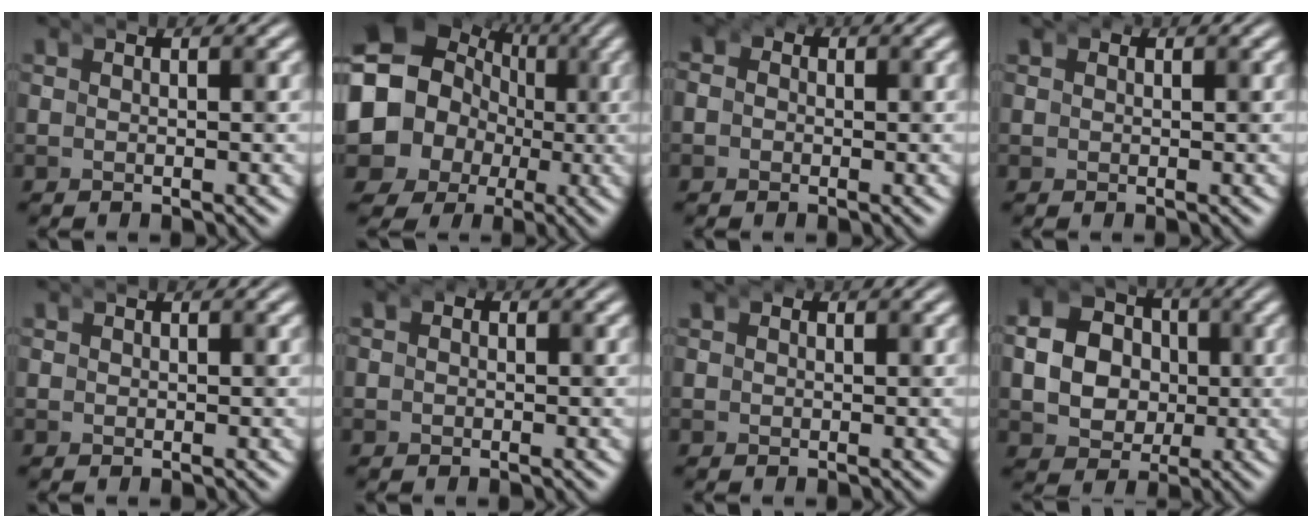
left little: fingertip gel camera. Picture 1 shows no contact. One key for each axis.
{"total": 18.1, "fx": 0.0, "fy": 15.9, "fz": 8.7, "tx": -0.214, "ty": -0.053, "tz": -0.007}
{"total": 3.0, "fx": -0.3, "fy": 2.9, "fz": 0.8, "tx": -0.038, "ty": -0.001, "tz": -0.021}
{"total": 0.6, "fx": 0.6, "fy": 0.1, "fz": 0.2, "tx": -0.007, "ty": 0.003, "tz": 0.009}
{"total": 0.5, "fx": 0.1, "fy": 0.5, "fz": 0.2, "tx": -0.012, "ty": -0.005, "tz": 0.005}
{"total": 1.4, "fx": 0.0, "fy": 1.3, "fz": 0.6, "tx": -0.026, "ty": -0.006, "tz": -0.003}
{"total": 0.7, "fx": 0.5, "fy": 0.4, "fz": 0.3, "tx": -0.011, "ty": 0.002, "tz": 0.008}
{"total": 10.0, "fx": 0.5, "fy": 9.1, "fz": 4.3, "tx": -0.101, "ty": -0.009, "tz": -0.009}